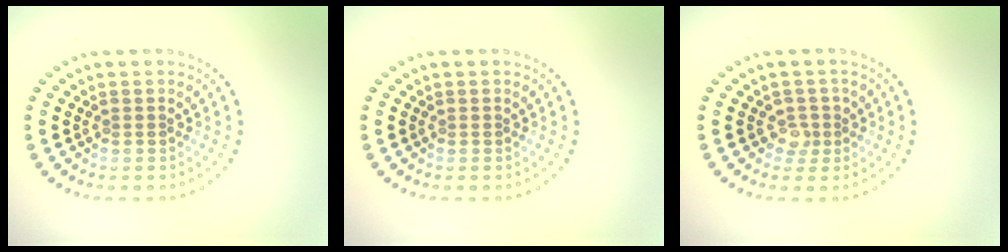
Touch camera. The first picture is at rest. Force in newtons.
{"total": 0.0}
{"total": 1.6, "press": 1.4, "slide": 0.9}